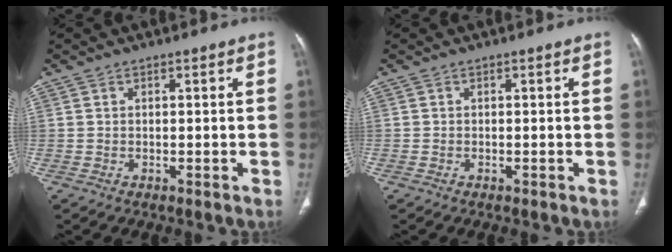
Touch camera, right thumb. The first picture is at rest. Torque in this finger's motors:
{"motor_torque": [2.03, 0.93, 0.85, -0.98, 0.14]}